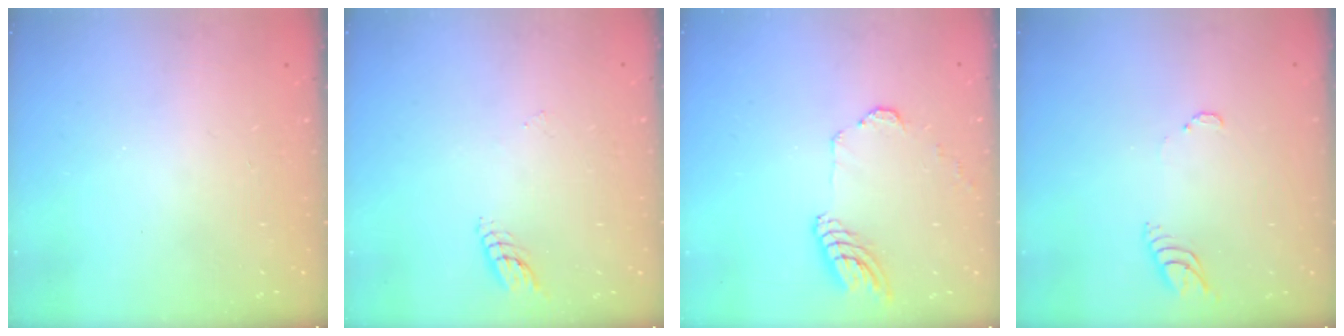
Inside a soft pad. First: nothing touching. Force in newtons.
{"total": 4.3, "press": 4.3, "slide": 0.2}
{"total": 11.8, "press": 11.7, "slide": 1.3}
{"total": 3.9, "press": 3.9, "slide": 0.3}